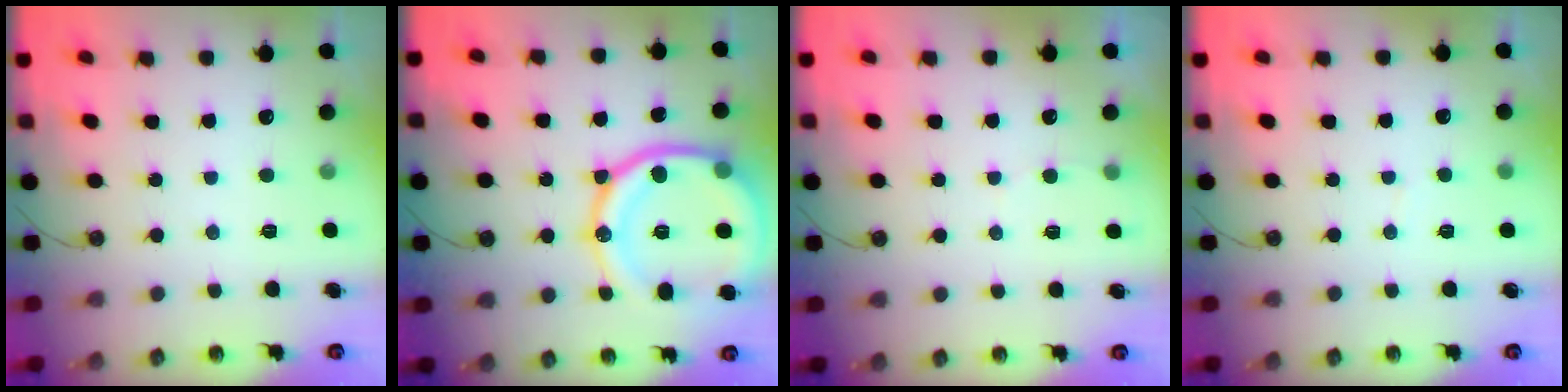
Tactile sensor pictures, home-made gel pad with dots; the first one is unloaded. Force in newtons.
{"total": 23.0, "press": 22.9, "slide": 2.7}
{"total": 2.3, "press": 2.3, "slide": 0.3}
{"total": 2.0, "press": 2.0, "slide": 0.1}